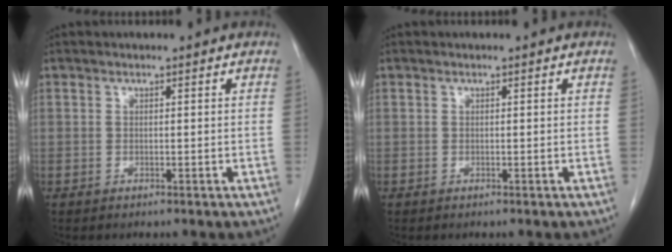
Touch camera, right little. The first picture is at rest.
{"total": 0.0}